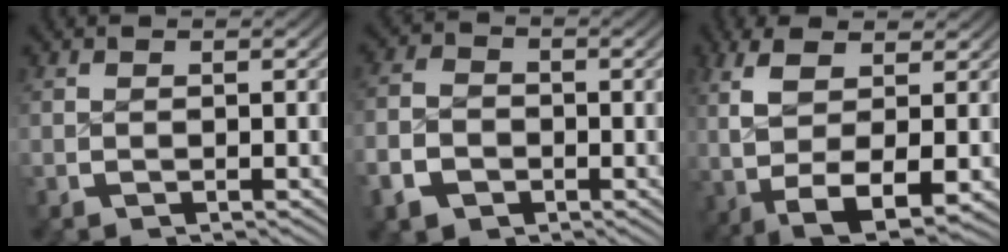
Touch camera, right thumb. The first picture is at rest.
{"total": 4.6, "force": [-1.7, 3.7, 2.2], "torque": [-0.045, -0.010, -0.026]}
{"total": 9.5, "force": [-0.9, 5.4, 7.7], "torque": [-0.186, -0.047, 0.018]}